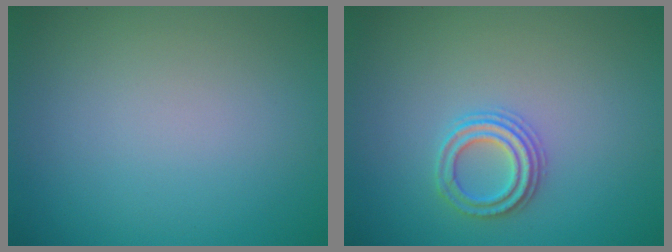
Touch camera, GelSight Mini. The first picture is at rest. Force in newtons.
{"total": 2.3, "press": 2.2, "slide": 0.6}